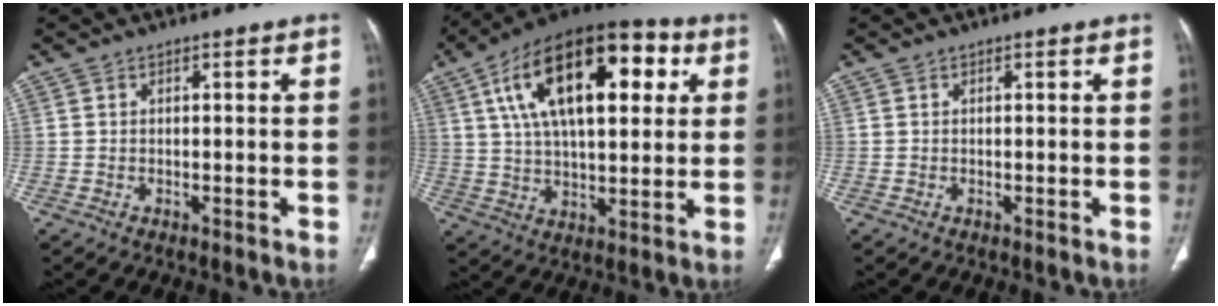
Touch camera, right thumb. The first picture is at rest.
{"total": 25.2, "force": [8.1, 12.1, 20.5], "torque": [-0.323, 0.014, 0.126]}
{"total": 0.0}